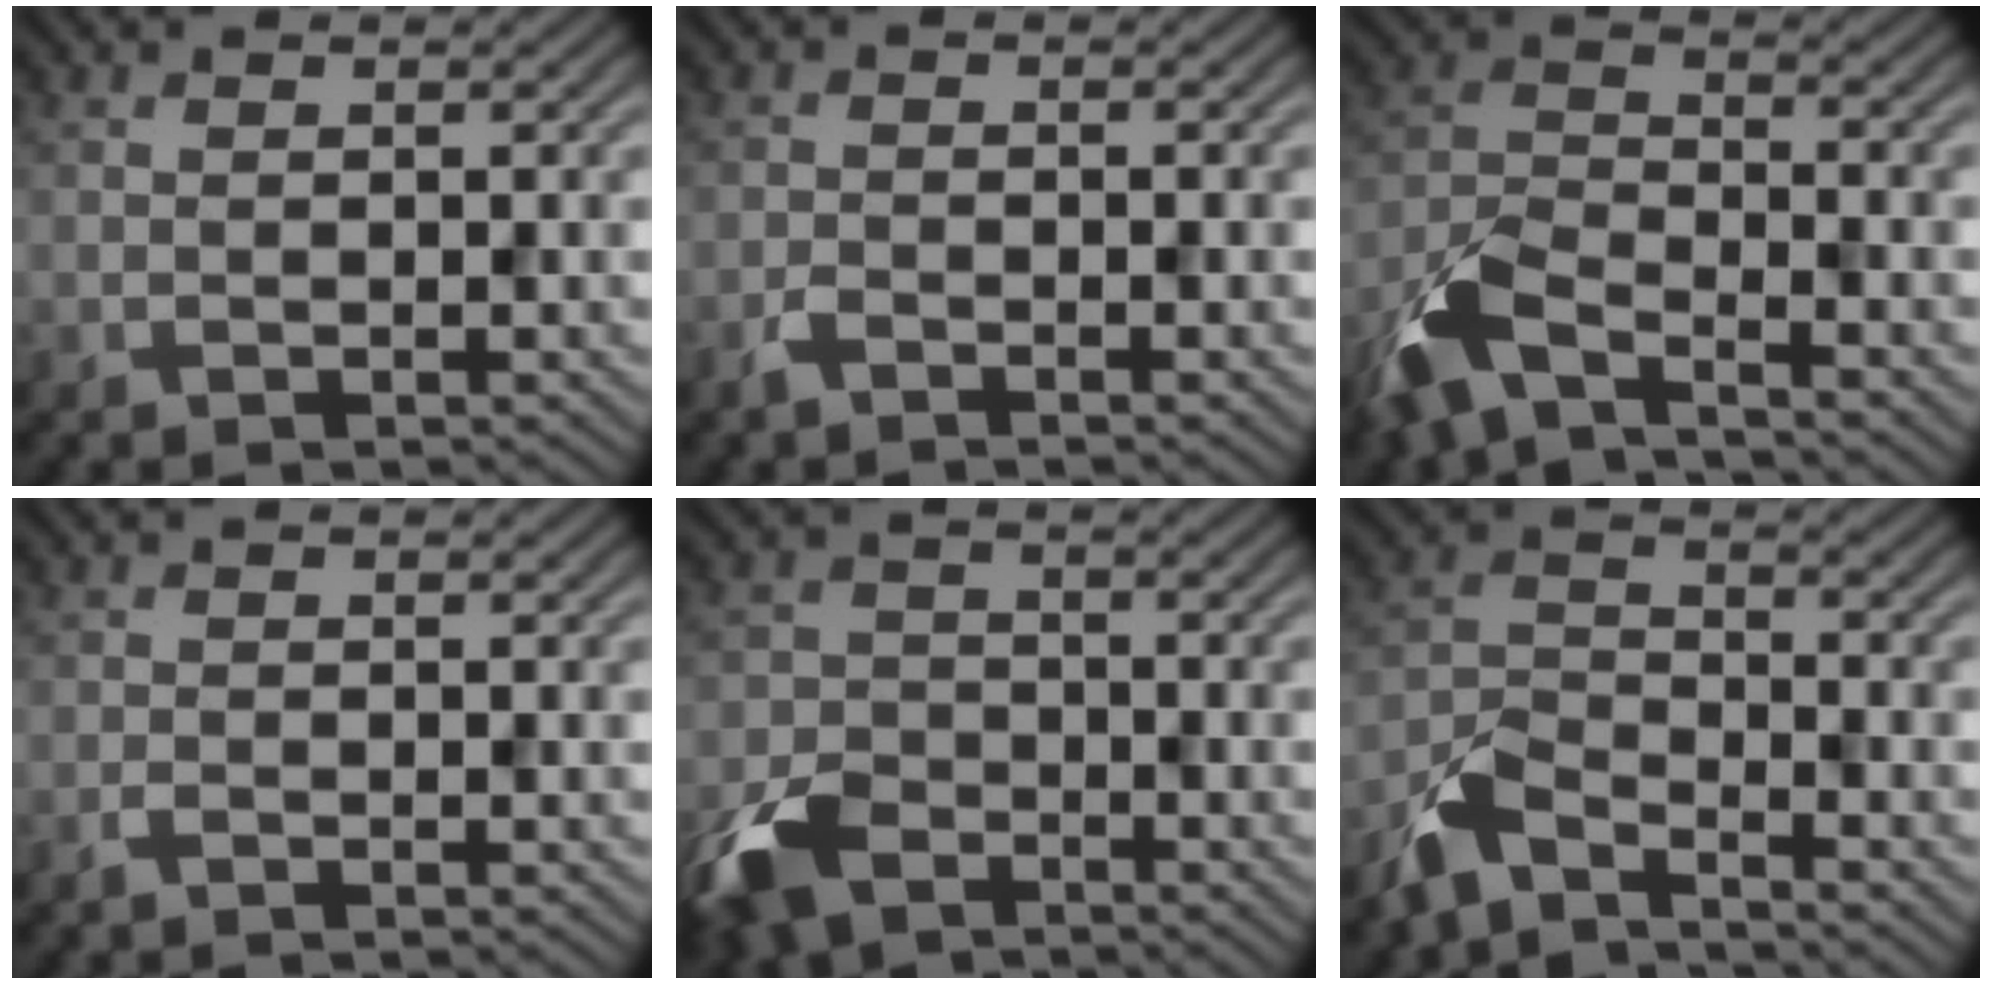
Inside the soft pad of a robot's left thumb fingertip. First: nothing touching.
{"total": 1.4, "force": [-1.2, 0.4, 0.7], "torque": [-0.018, -0.001, -0.028]}
{"total": 8.0, "force": [-5.7, 2.6, 5.0], "torque": [-0.111, -0.010, -0.133]}
{"total": 0.8, "force": [-0.6, 0.2, 0.4], "torque": [-0.010, 0.000, -0.013]}
{"total": 7.2, "force": [-4.9, 3.9, 3.5], "torque": [-0.083, -0.012, -0.106]}
{"total": 5.8, "force": [-4.8, 1.7, 2.8], "torque": [-0.066, -0.006, -0.113]}